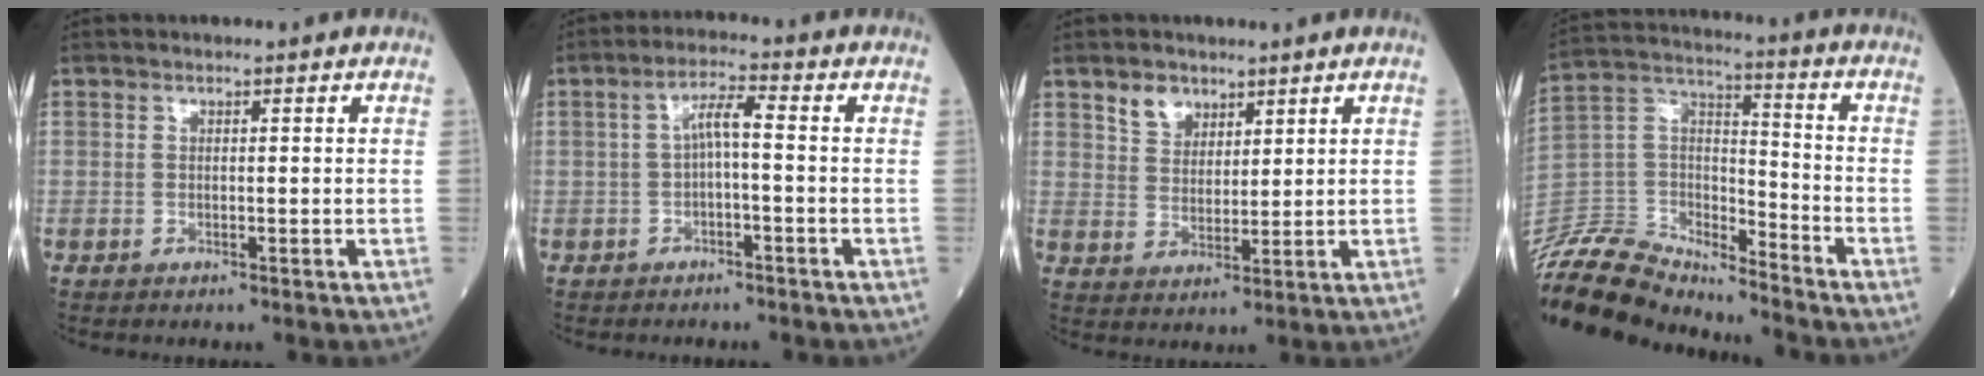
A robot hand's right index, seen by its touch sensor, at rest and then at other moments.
{"total": 3.8, "force": [-0.4, 0.5, 3.7], "torque": [-0.063, 0.017, -0.006]}
{"total": 4.2, "force": [2.9, 2.7, 1.3], "torque": [-0.026, 0.003, 0.058]}
{"total": 18.4, "force": [-17.7, 2.9, 3.9], "torque": [-0.078, 0.040, -0.316]}